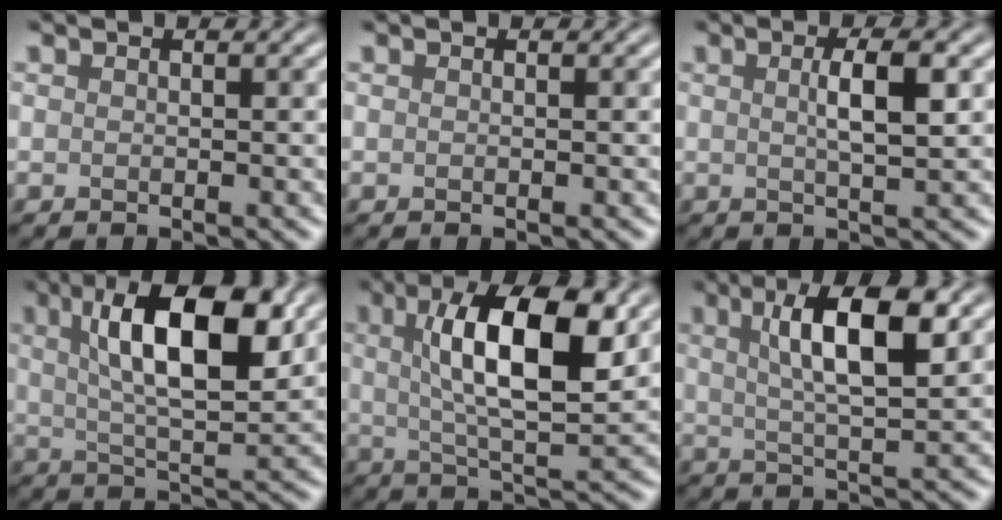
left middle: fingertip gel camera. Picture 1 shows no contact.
{"total": 0.0}
{"total": 3.0, "force": [0.1, 0.5, 2.9], "torque": [-0.050, 0.007, 0.008]}
{"total": 10.0, "force": [2.8, 3.2, 9.0], "torque": [-0.149, 0.012, 0.051]}
{"total": 9.5, "force": [2.0, 2.9, 8.9], "torque": [-0.144, 0.010, 0.042]}
{"total": 7.1, "force": [2.0, 1.6, 6.6], "torque": [-0.105, 0.012, 0.041]}